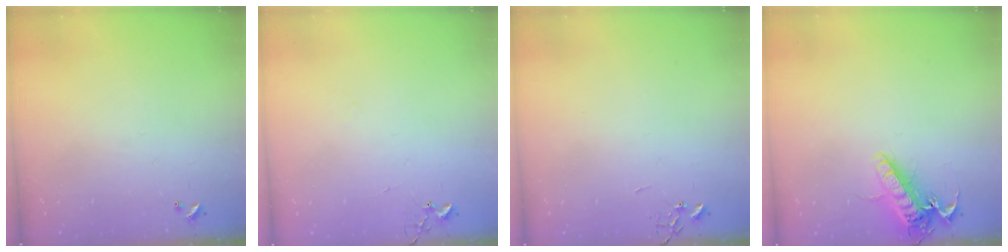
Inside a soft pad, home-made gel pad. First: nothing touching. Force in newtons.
{"total": 4.9, "press": 4.9, "slide": 0.5}
{"total": 0.0}
{"total": 14.8, "press": 14.6, "slide": 2.4}